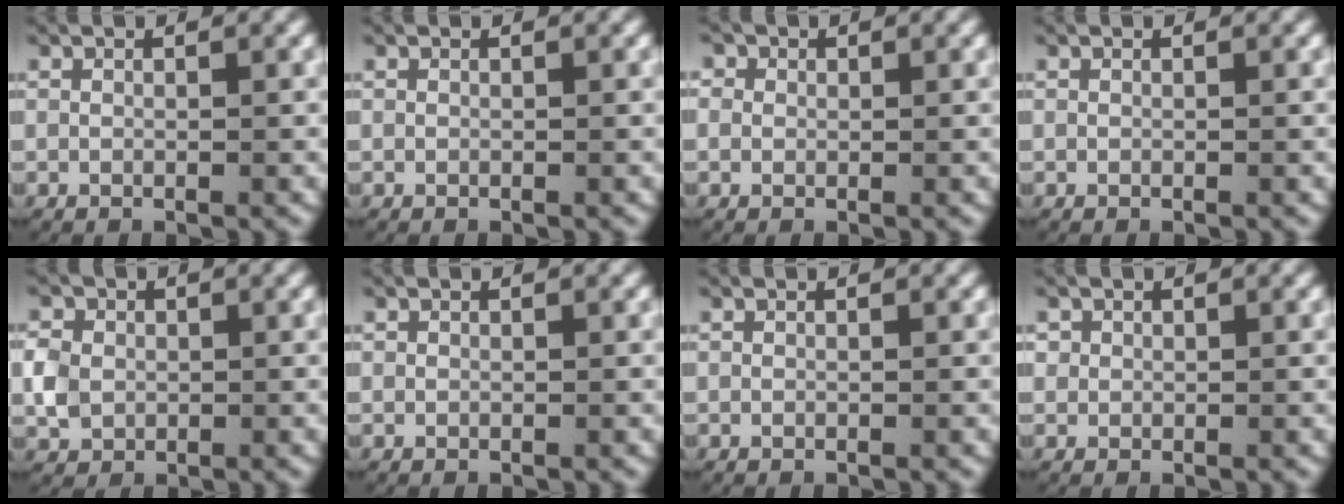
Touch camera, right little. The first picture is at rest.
{"total": 0.0}
{"total": 1.0, "force": [0.2, 1.0, 0.0], "torque": [0.003, 0.002, -0.001]}
{"total": 0.0}
{"total": 2.6, "force": [-0.2, 2.3, 1.1], "torque": [-0.028, -0.002, -0.002]}
{"total": 0.0}
{"total": 0.0}
{"total": 0.8, "force": [0.2, 0.8, -0.1], "torque": [0.003, 0.001, 0.002]}